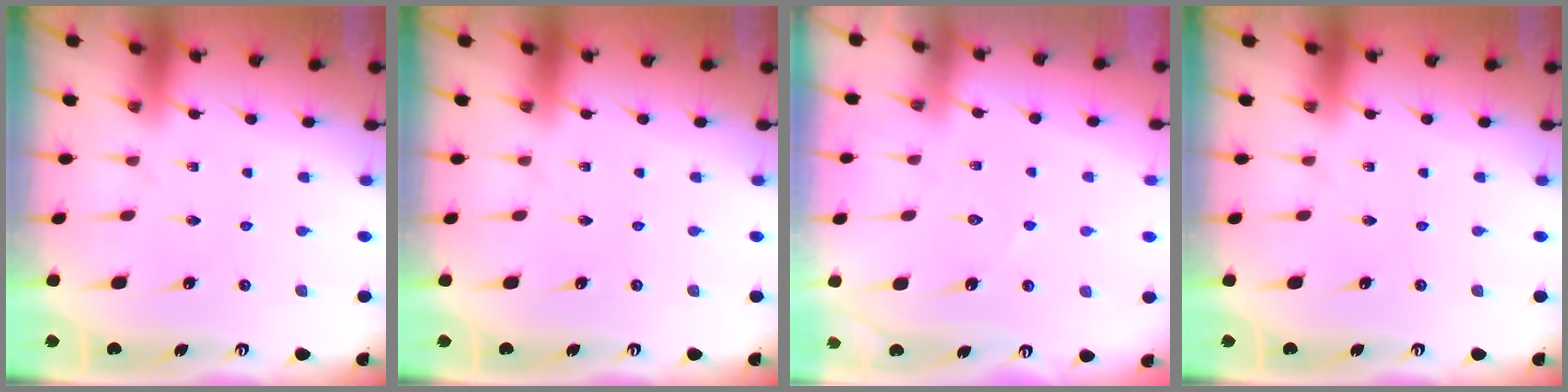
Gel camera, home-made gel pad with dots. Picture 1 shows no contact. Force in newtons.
{"total": 0.0}
{"total": 3.5, "press": 3.5, "slide": 0.4}
{"total": 0.0}